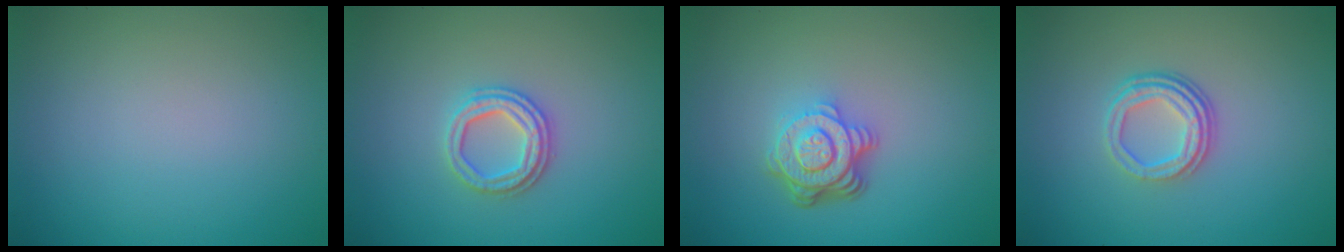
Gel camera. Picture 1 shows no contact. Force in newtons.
{"total": 2.9, "press": 2.7, "slide": 1.0}
{"total": 4.8, "press": 3.4, "slide": 3.3}
{"total": 3.5, "press": 2.5, "slide": 2.5}